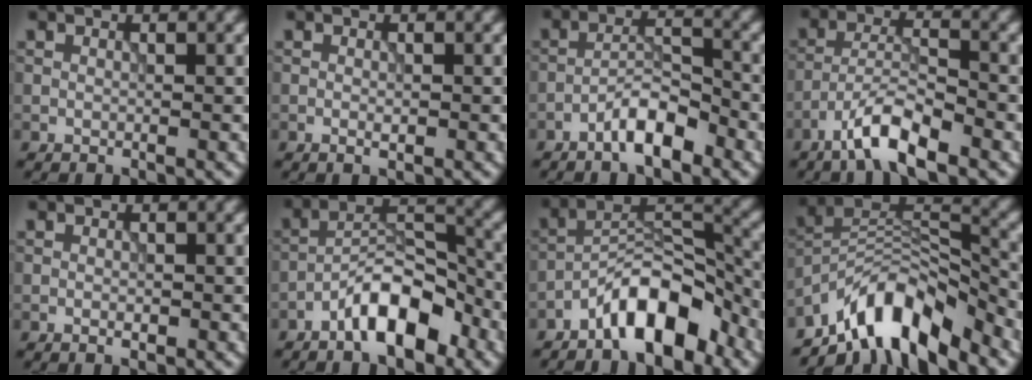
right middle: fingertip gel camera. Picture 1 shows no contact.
{"total": 0.8, "force": [-0.2, 0.2, 0.7], "torque": [-0.013, -0.002, -0.003]}
{"total": 4.0, "force": [-2.7, 1.1, 2.7], "torque": [-0.045, 0.014, -0.054]}
{"total": 5.0, "force": [-3.4, 1.1, 3.5], "torque": [-0.063, 0.006, -0.071]}
{"total": 0.7, "force": [-0.3, 0.2, 0.6], "torque": [-0.010, -0.001, -0.003]}
{"total": 7.1, "force": [-4.3, 2.6, 5.1], "torque": [-0.080, 0.019, -0.081]}
{"total": 7.5, "force": [-5.0, 2.7, 5.0], "torque": [-0.068, 0.021, -0.091]}
{"total": 9.0, "force": [-6.8, 3.0, 5.0], "torque": [-0.070, 0.002, -0.134]}